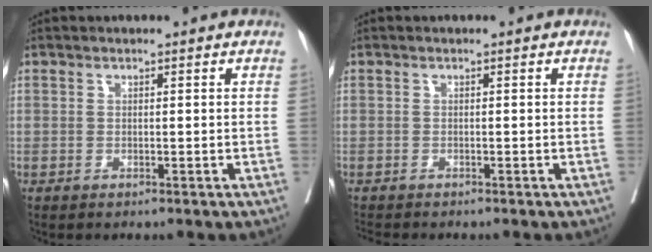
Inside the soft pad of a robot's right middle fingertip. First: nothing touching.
{"total": 2.1, "force": [-2.0, 0.2, 0.6], "torque": [-0.018, -0.008, -0.032]}